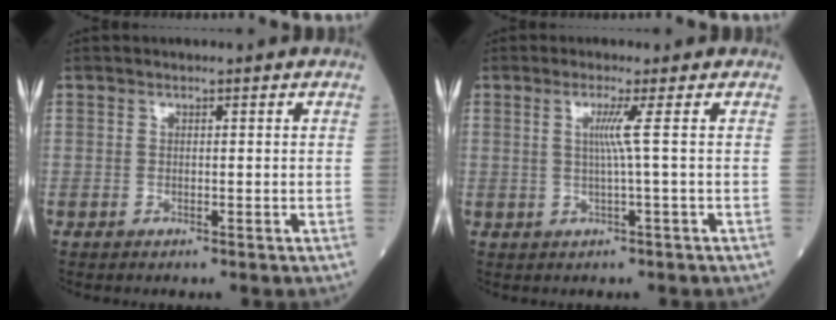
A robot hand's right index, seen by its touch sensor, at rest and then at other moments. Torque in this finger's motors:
{"motor_torque": [0.42, -0.02, 0.20, 0.07]}